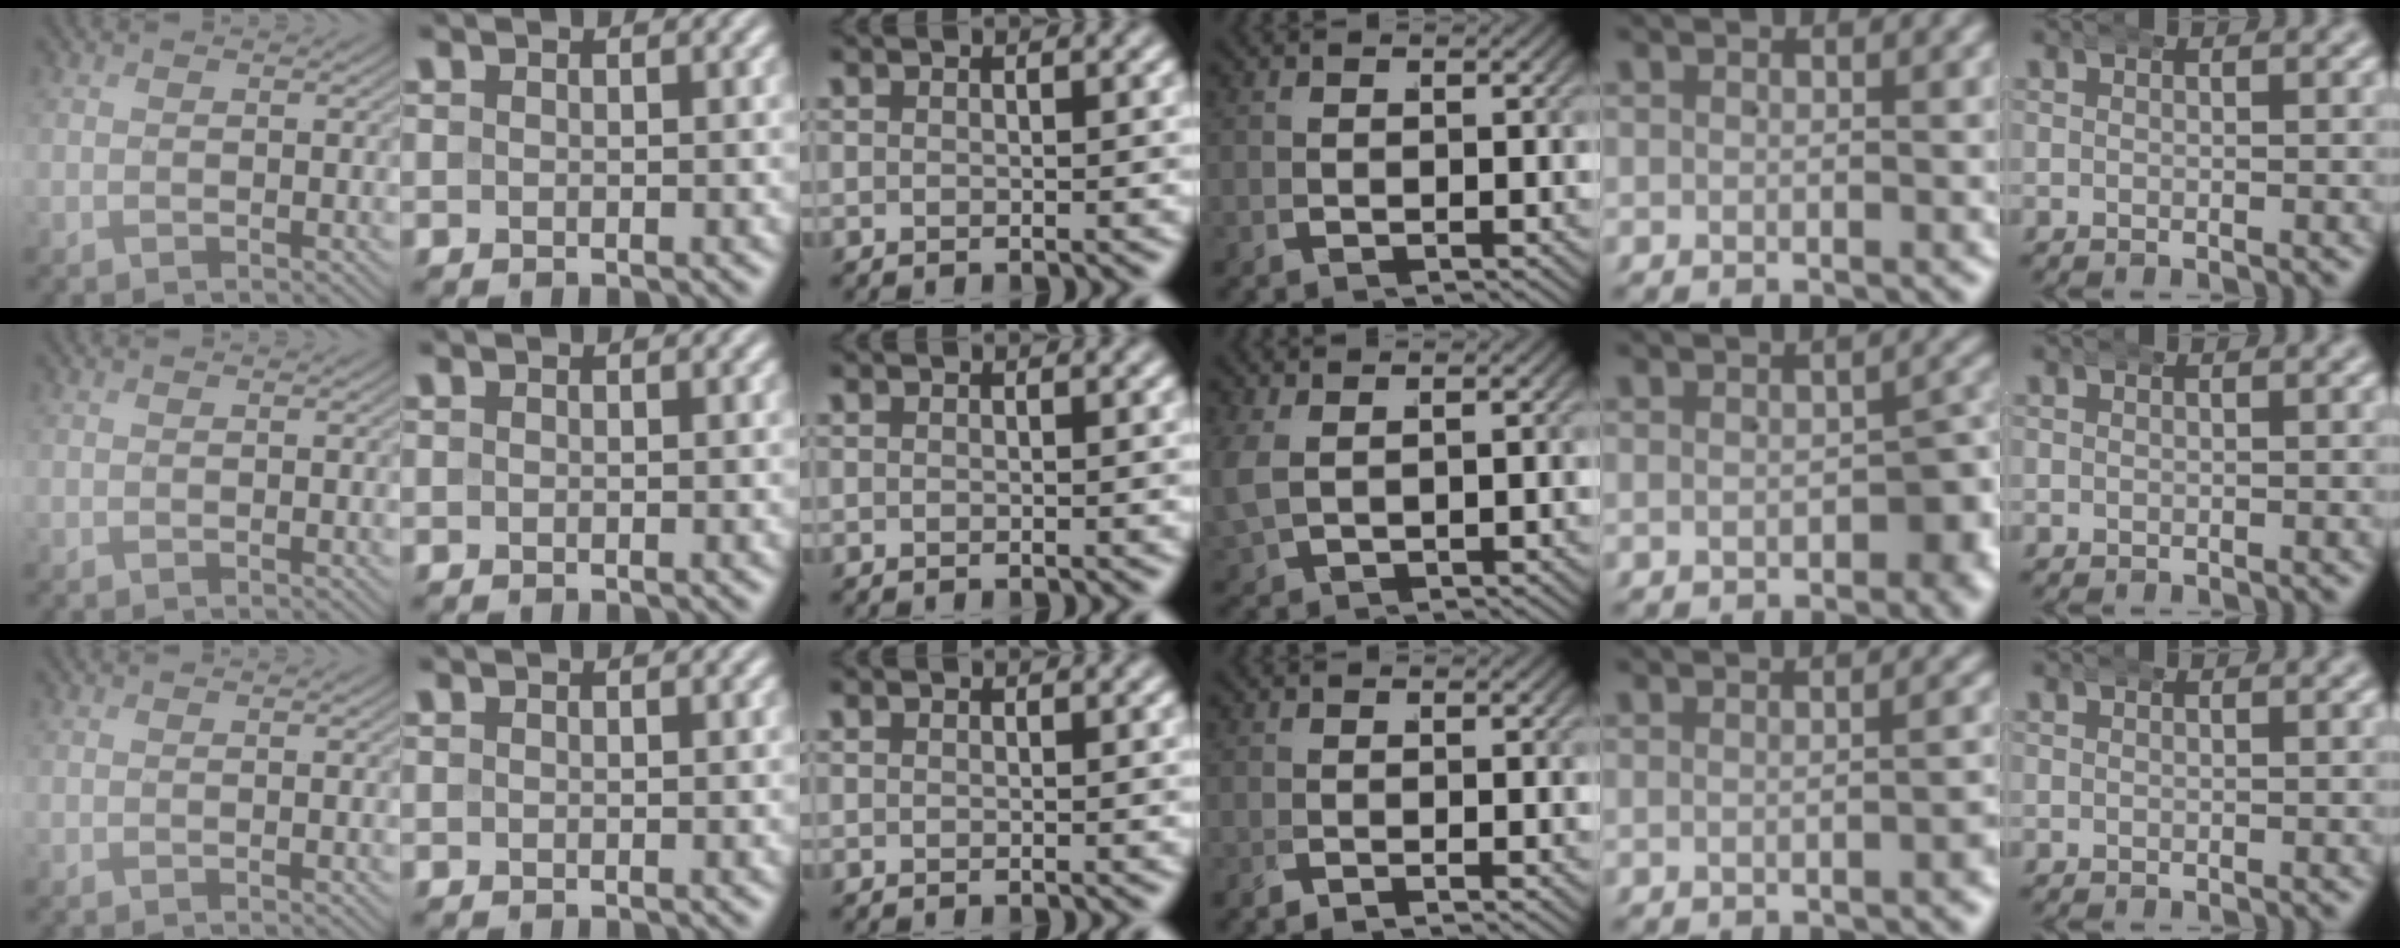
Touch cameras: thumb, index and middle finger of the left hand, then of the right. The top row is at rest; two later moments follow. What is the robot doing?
{"motion": "wrap", "object": "arm wrap"}